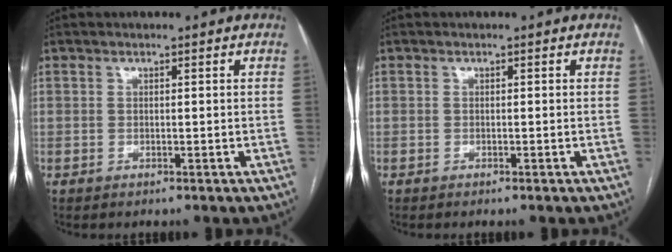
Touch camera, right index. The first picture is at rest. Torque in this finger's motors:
{"motor_torque": [-0.05, -0.01, -0.02, -0.01]}